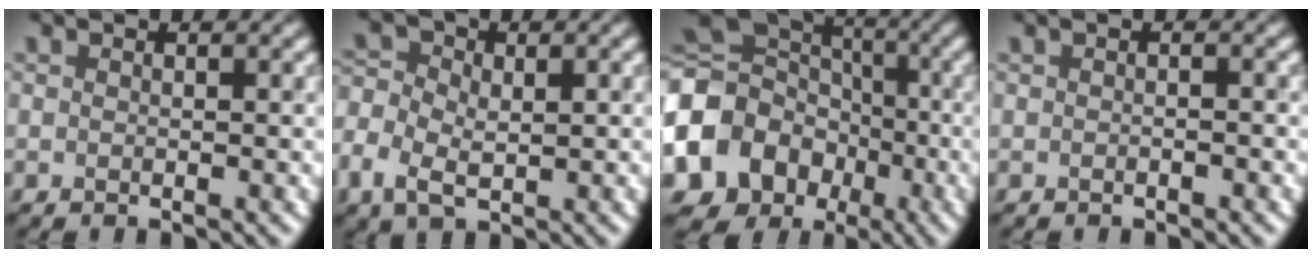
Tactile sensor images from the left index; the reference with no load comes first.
{"total": 4.6, "force": [-1.1, 3.2, 3.1], "torque": [-0.068, -0.002, -0.019]}
{"total": 15.8, "force": [-4.6, 13.5, 6.8], "torque": [-0.161, -0.014, -0.105]}
{"total": 0.6, "force": [-0.3, 0.1, 0.5], "torque": [-0.012, -0.003, -0.009]}